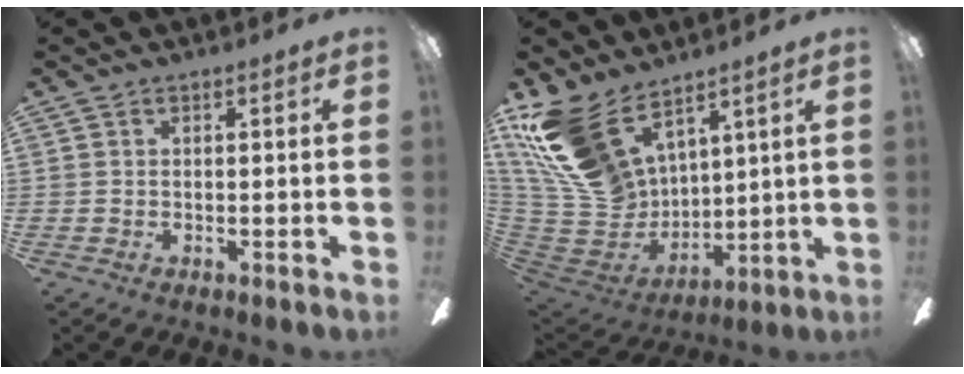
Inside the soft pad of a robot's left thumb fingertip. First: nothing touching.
{"total": 19.9, "force": [13.0, 11.3, 10.1], "torque": [-0.248, -0.073, 0.245]}